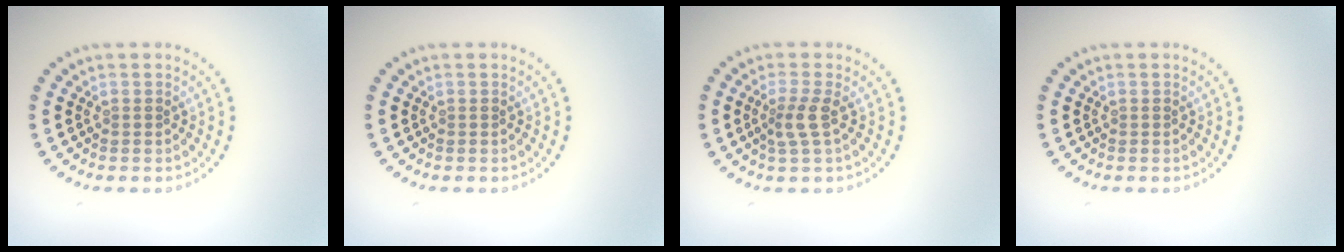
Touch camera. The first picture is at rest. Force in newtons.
{"total": 0.0}
{"total": 2.1, "press": 1.6, "slide": 1.4}
{"total": 0.0}